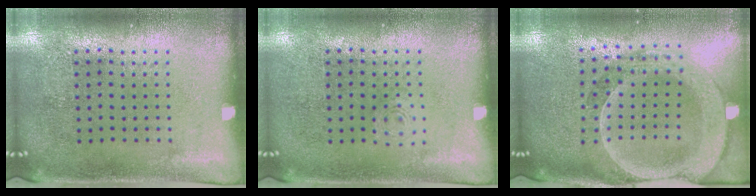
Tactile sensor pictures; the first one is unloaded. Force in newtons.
{"total": 0.7, "press": 0.6, "slide": 0.2}
{"total": 2.6, "press": 2.3, "slide": 1.3}